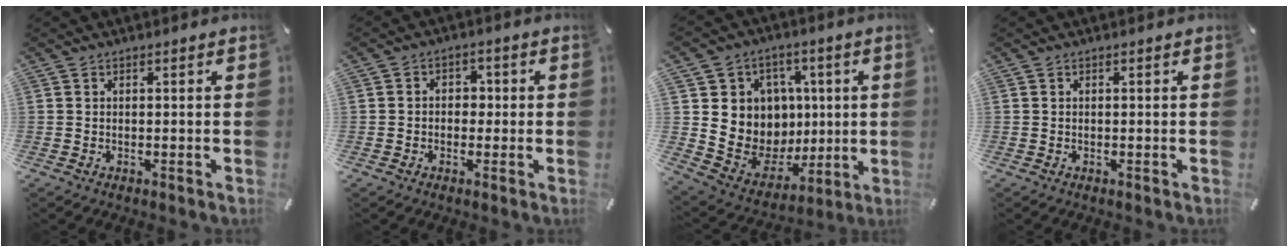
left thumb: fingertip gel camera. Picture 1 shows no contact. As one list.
[{"total": 3.6, "force": [-1.0, 3.1, 1.4], "torque": [-0.022, 0.009, -0.024]}, {"total": 11.8, "force": [0.9, 11.8, 1.1], "torque": [-0.016, -0.018, 0.043]}, {"total": 0.0}]